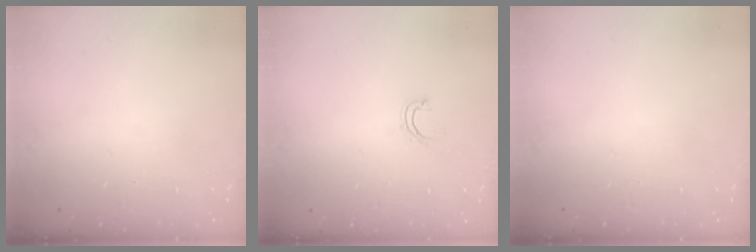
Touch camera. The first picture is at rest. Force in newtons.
{"total": 3.7, "press": 3.7, "slide": 0.3}
{"total": 0.0}